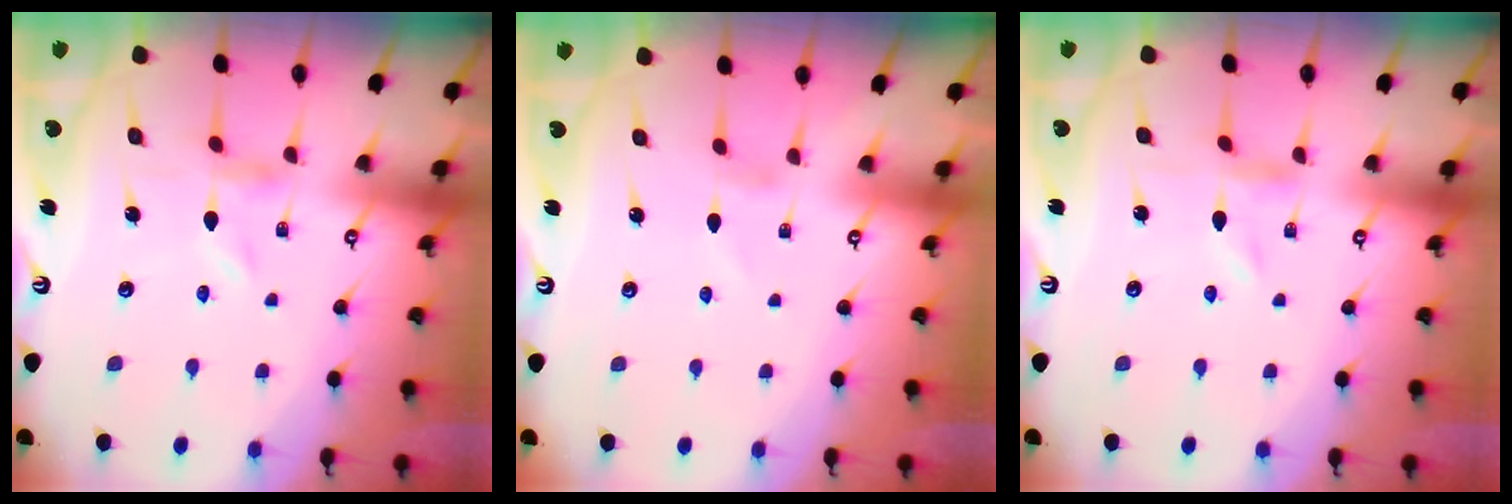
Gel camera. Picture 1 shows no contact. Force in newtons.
{"total": 0.7, "press": 0.7, "slide": 0.2}
{"total": 0.0}